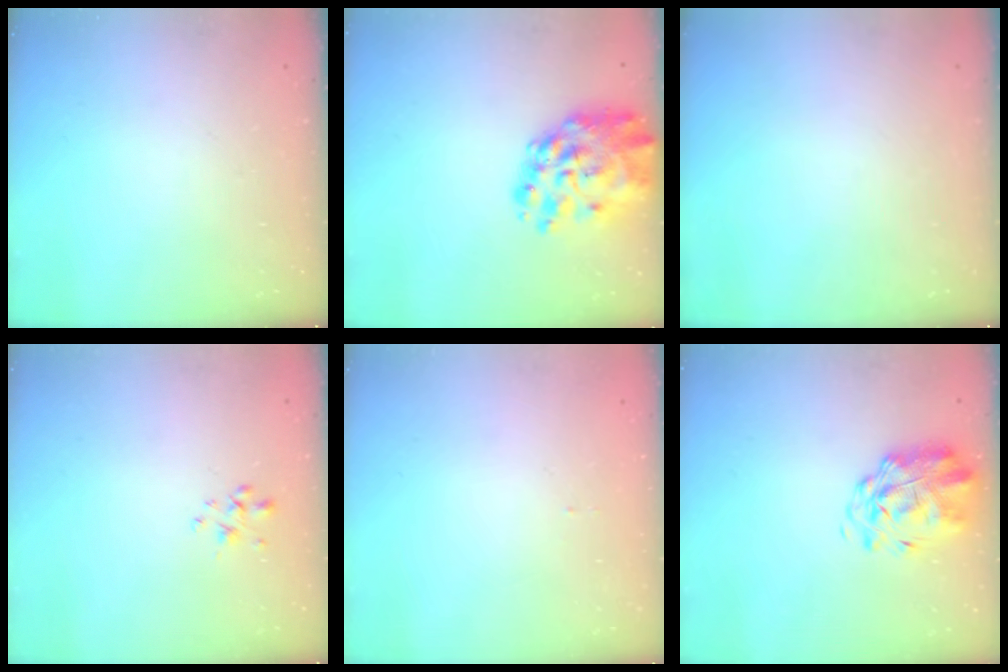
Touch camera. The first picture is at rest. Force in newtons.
{"total": 13.4, "press": 12.6, "slide": 4.3}
{"total": 0.0}
{"total": 1.7, "press": 1.5, "slide": 0.8}
{"total": 1.0, "press": 1.0, "slide": 0.1}
{"total": 2.7, "press": 2.3, "slide": 1.5}